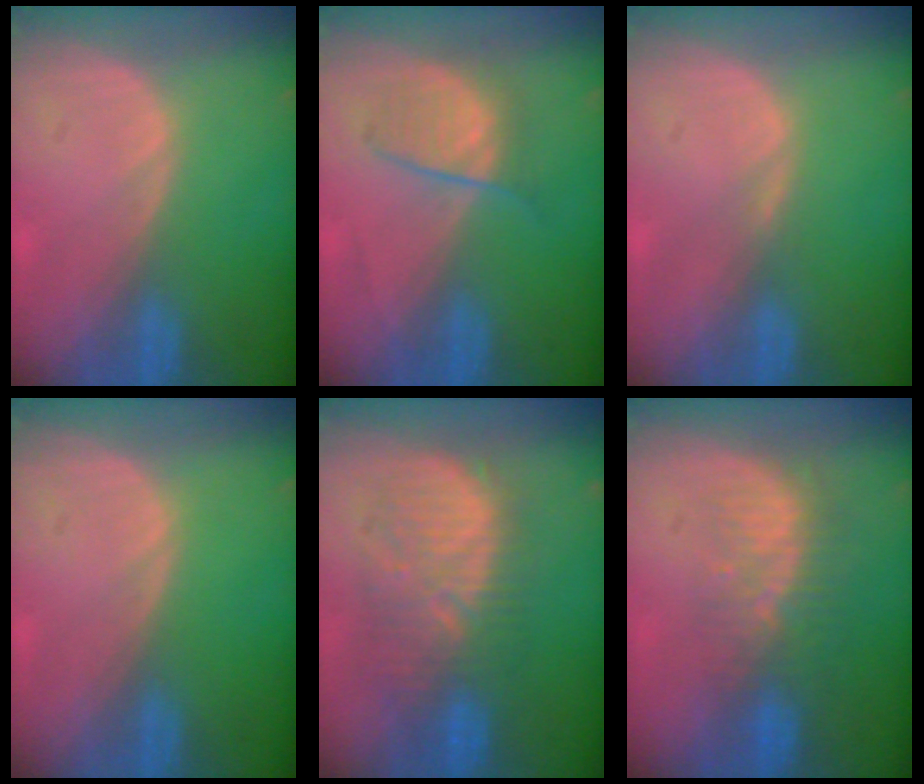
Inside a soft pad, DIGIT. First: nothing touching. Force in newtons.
{"total": 4.4, "press": 4.4, "slide": 0.6}
{"total": 0.7, "press": 0.7, "slide": 0.2}
{"total": 0.0}
{"total": 9.9, "press": 9.8, "slide": 1.5}
{"total": 8.1, "press": 7.0, "slide": 4.0}